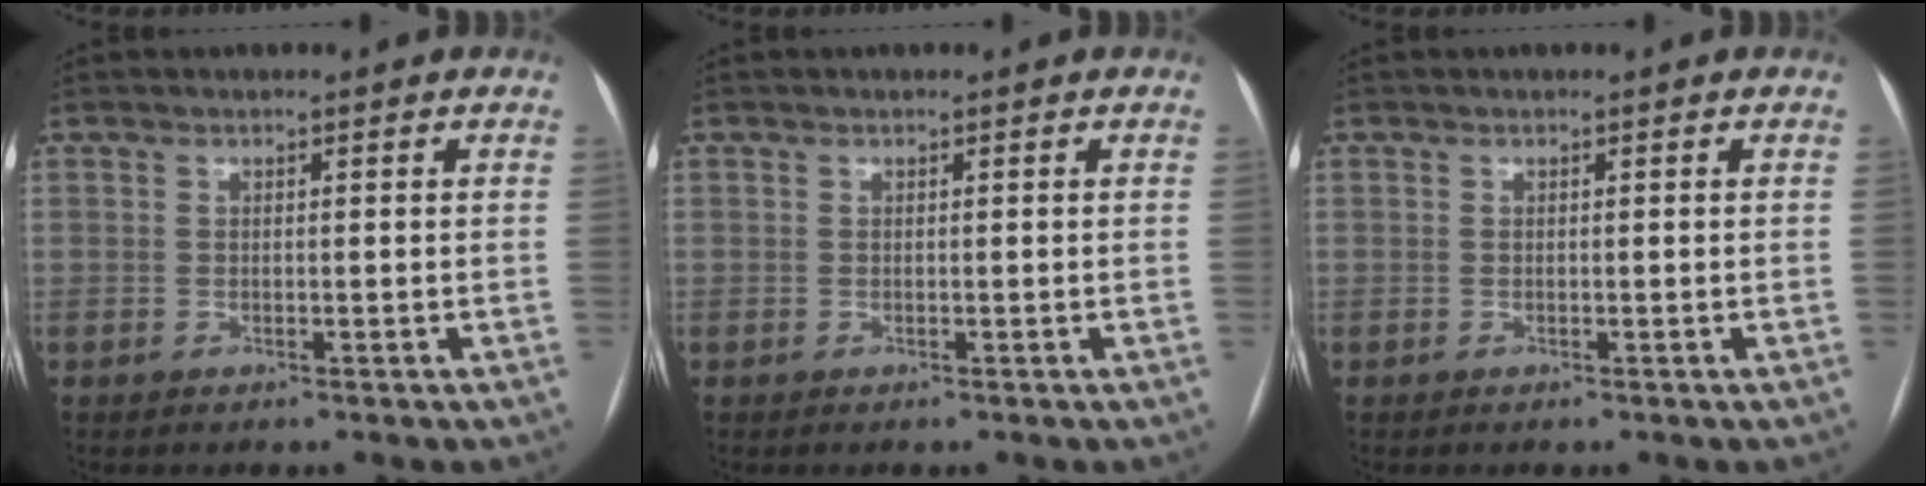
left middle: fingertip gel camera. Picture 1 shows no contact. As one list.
[{"total": 0.0}, {"total": 0.0}]